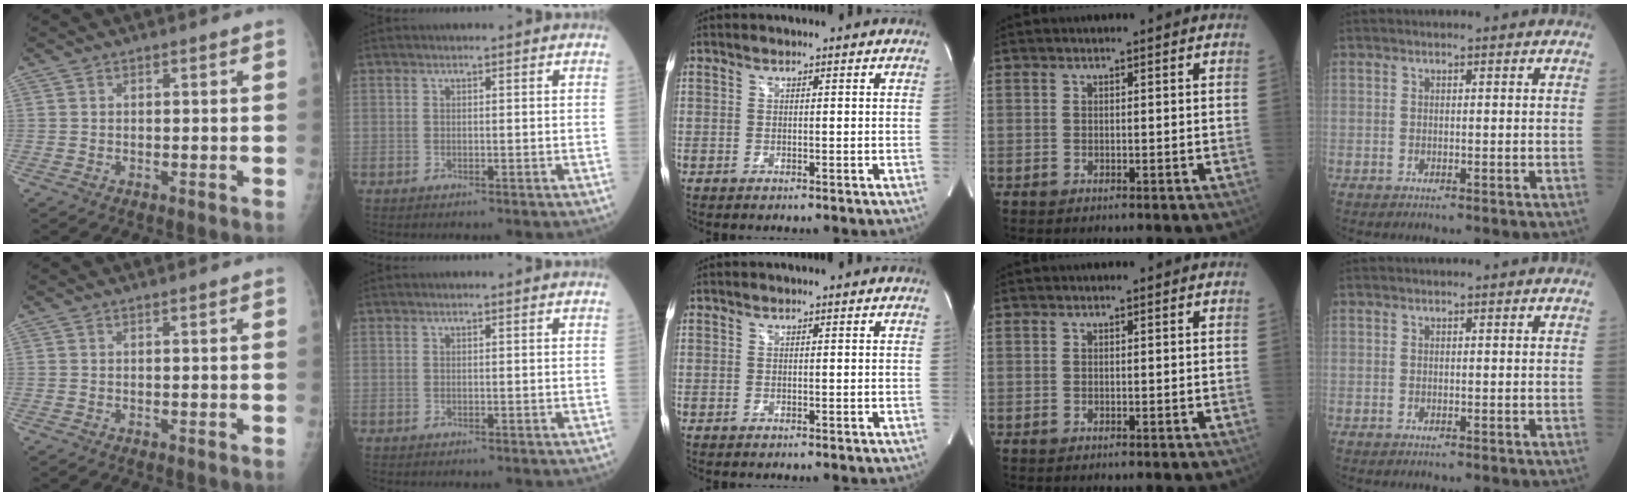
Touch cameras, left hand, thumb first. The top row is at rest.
{}